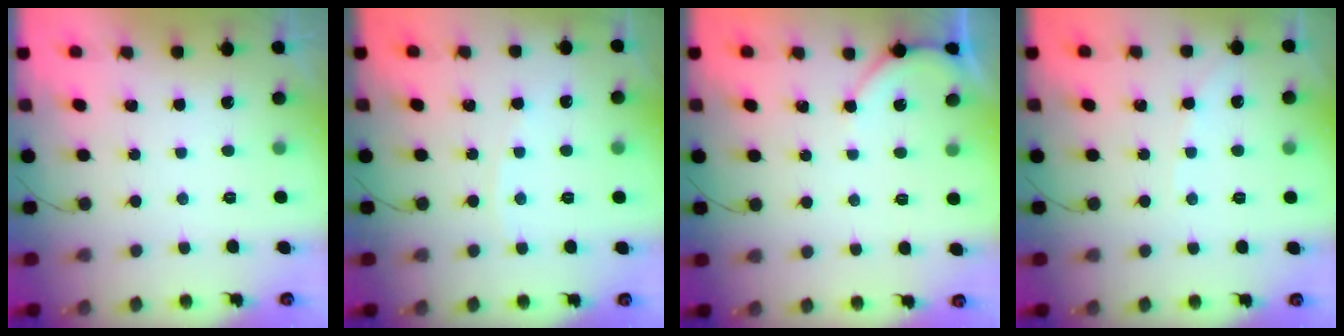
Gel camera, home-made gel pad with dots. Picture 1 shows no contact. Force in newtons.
{"total": 2.2, "press": 2.2, "slide": 0.3}
{"total": 2.9, "press": 2.8, "slide": 0.4}
{"total": 2.5, "press": 2.4, "slide": 0.5}